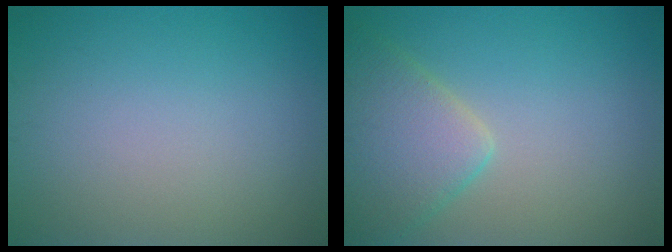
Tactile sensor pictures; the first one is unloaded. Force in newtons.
{"total": 5.0, "press": 5.0, "slide": 0.5}